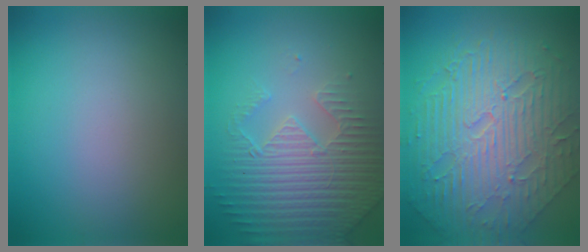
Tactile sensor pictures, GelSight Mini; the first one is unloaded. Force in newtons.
{"total": 4.7, "press": 4.4, "slide": 1.4}
{"total": 10.7, "press": 7.1, "slide": 8.0}